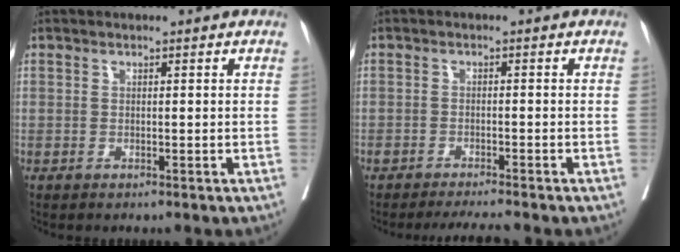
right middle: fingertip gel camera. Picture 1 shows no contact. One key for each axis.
{"total": 3.9, "fx": -3.6, "fy": -0.4, "fz": 1.4, "tx": -0.018, "ty": -0.010, "tz": -0.057}